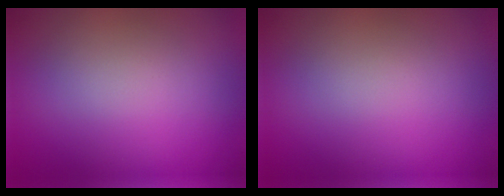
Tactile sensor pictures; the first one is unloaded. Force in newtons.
{"total": 0.0}